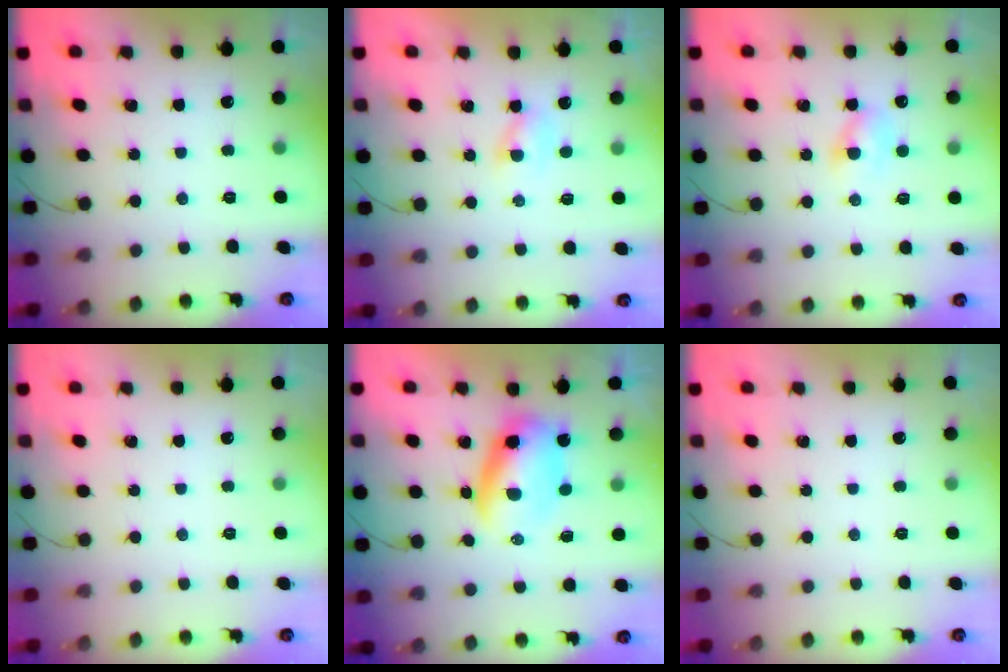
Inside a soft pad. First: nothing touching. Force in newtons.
{"total": 2.0, "press": 1.8, "slide": 0.9}
{"total": 3.4, "press": 3.2, "slide": 1.2}
{"total": 0.0}
{"total": 6.2, "press": 6.0, "slide": 1.6}
{"total": 0.0}